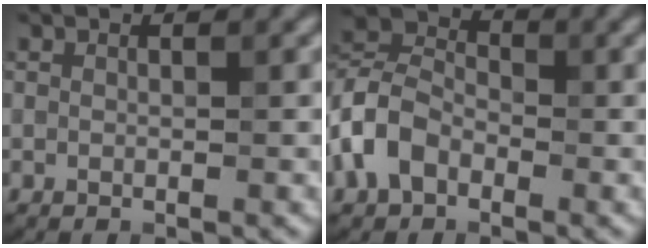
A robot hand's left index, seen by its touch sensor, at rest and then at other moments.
{"total": 5.4, "force": [-2.1, 3.7, 3.3], "torque": [-0.074, 0.017, -0.063]}